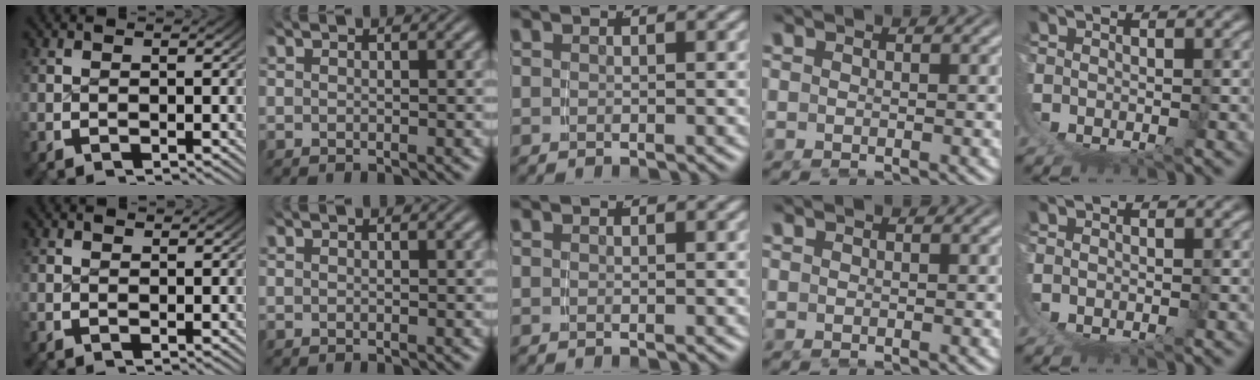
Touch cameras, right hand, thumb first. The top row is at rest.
{"thumb": {"total": 0.6, "force": [0.6, 0.2, 0.1], "torque": [0.005, -0.002, 0.012]}, "little": {"total": 0.5, "force": [-0.2, 0.5, 0.1], "torque": [-0.005, 0.001, -0.003]}}